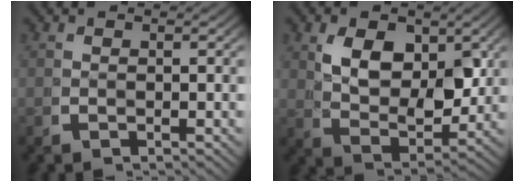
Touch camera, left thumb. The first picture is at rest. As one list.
[{"total": 6.5, "force": [1.8, 3.8, 4.9], "torque": [-0.090, -0.016, 0.041]}]